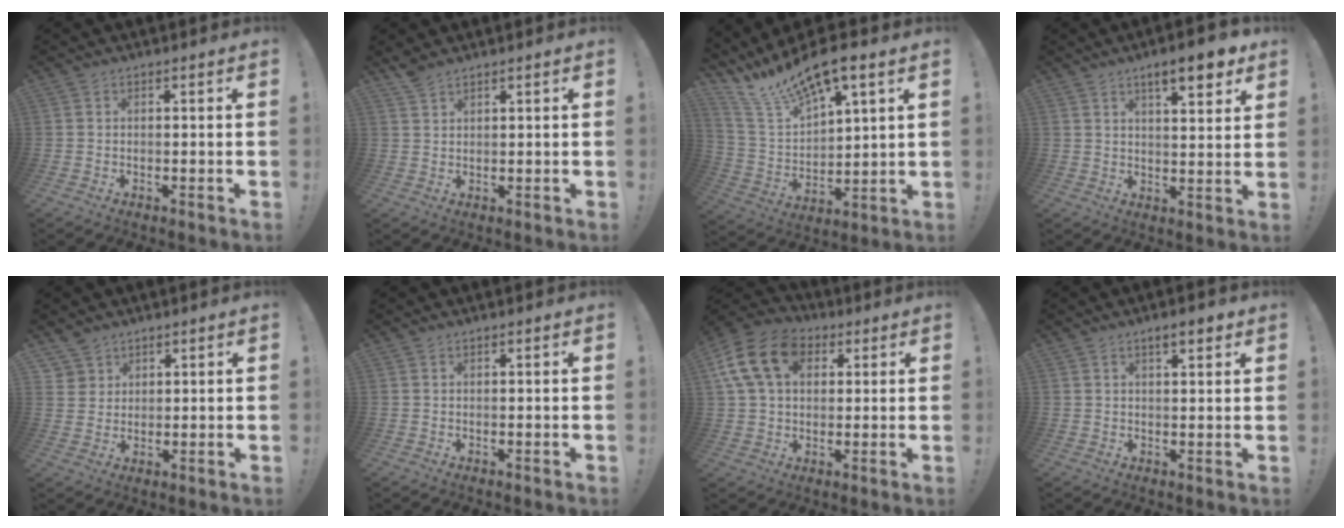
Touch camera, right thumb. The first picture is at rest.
{"total": 3.1, "force": [2.7, 0.7, 1.4], "torque": [-0.030, -0.014, 0.051]}
{"total": 15.3, "force": [11.7, 5.0, 8.5], "torque": [-0.159, -0.084, 0.209]}
{"total": 9.2, "force": [5.8, 2.3, 6.7], "torque": [-0.083, -0.033, 0.092]}
{"total": 4.2, "force": [2.9, 3.0, 0.2], "torque": [-0.003, -0.021, 0.056]}
{"total": 0.0}
{"total": 16.7, "force": [5.6, 12.1, 10.1], "torque": [-0.183, -0.003, 0.110]}
{"total": 4.4, "force": [2.8, 1.4, 3.1], "torque": [-0.034, -0.015, 0.041]}